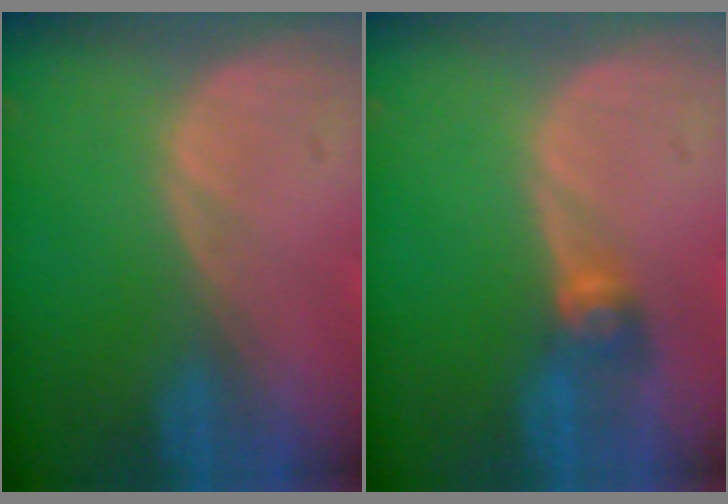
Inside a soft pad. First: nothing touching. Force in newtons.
{"total": 2.6, "press": 2.5, "slide": 0.6}